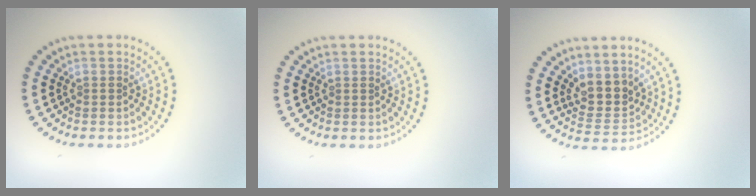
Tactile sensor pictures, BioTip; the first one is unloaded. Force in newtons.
{"total": 0.0}
{"total": 3.0, "press": 2.4, "slide": 1.8}